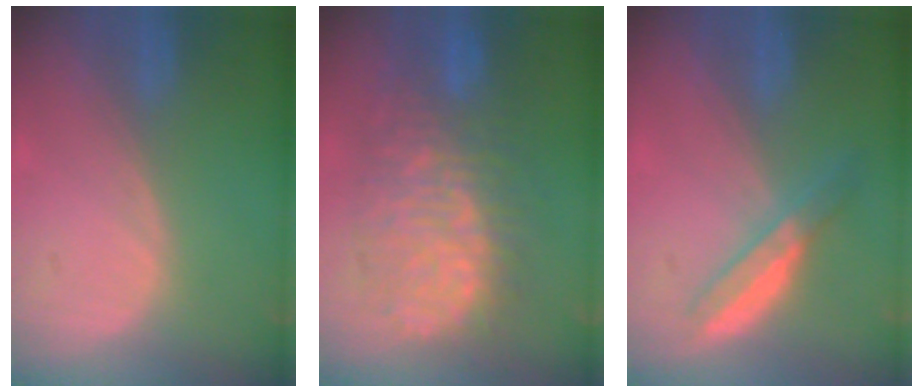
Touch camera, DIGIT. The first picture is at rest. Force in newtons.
{"total": 12.2, "press": 12.1, "slide": 1.3}
{"total": 5.3, "press": 4.6, "slide": 2.6}